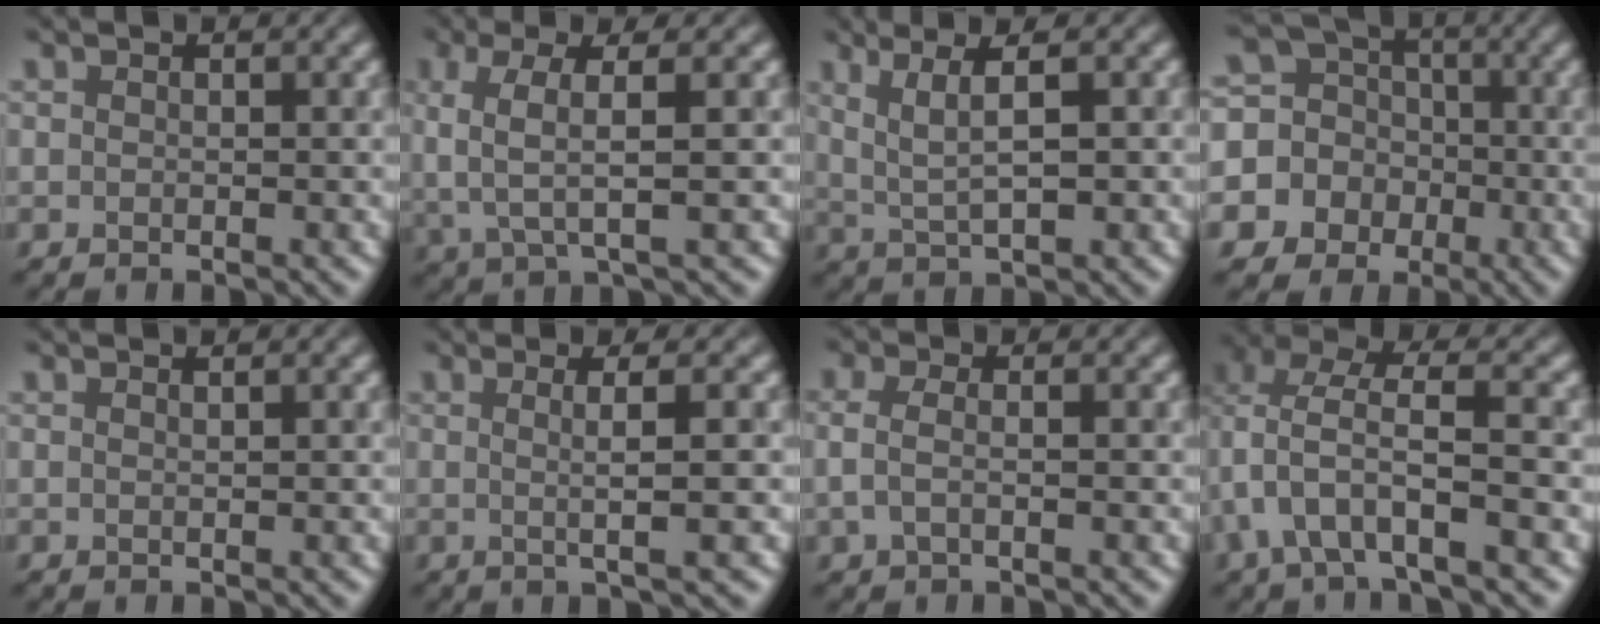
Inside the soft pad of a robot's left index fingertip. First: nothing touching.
{"total": 4.1, "force": [0.8, 1.1, 3.8], "torque": [-0.083, 0.005, 0.018]}
{"total": 3.7, "force": [1.2, 0.8, 3.4], "torque": [-0.066, 0.001, 0.034]}
{"total": 9.0, "force": [-1.9, 8.5, 2.4], "torque": [-0.076, 0.018, -0.059]}
{"total": 0.6, "force": [0.4, 0.3, 0.4], "torque": [-0.002, -0.002, -0.001]}
{"total": 3.3, "force": [0.2, 0.7, 3.2], "torque": [-0.050, 0.003, -0.002]}
{"total": 1.9, "force": [-0.2, 0.9, 1.6], "torque": [-0.041, 0.000, -0.007]}
{"total": 5.4, "force": [-1.0, 2.1, 4.8], "torque": [-0.100, 0.008, -0.023]}